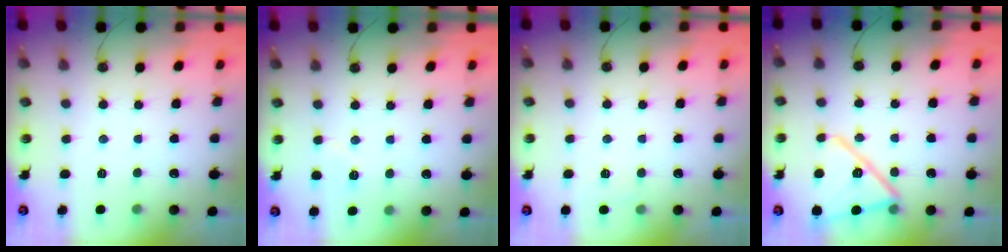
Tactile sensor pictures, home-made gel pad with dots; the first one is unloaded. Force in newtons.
{"total": 5.1, "press": 4.8, "slide": 1.6}
{"total": 2.3, "press": 2.3, "slide": 0.4}
{"total": 15.9, "press": 15.8, "slide": 1.0}